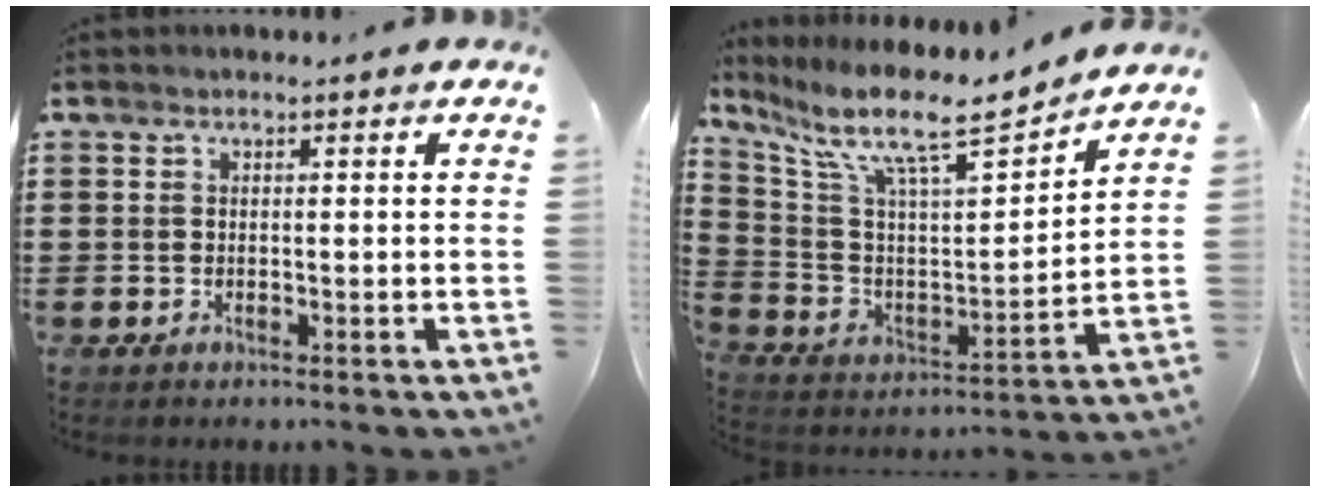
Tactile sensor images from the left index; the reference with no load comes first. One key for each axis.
{"total": 10.8, "fx": 8.3, "fy": 2.0, "fz": 6.6, "tx": -0.154, "ty": -0.054, "tz": 0.133}